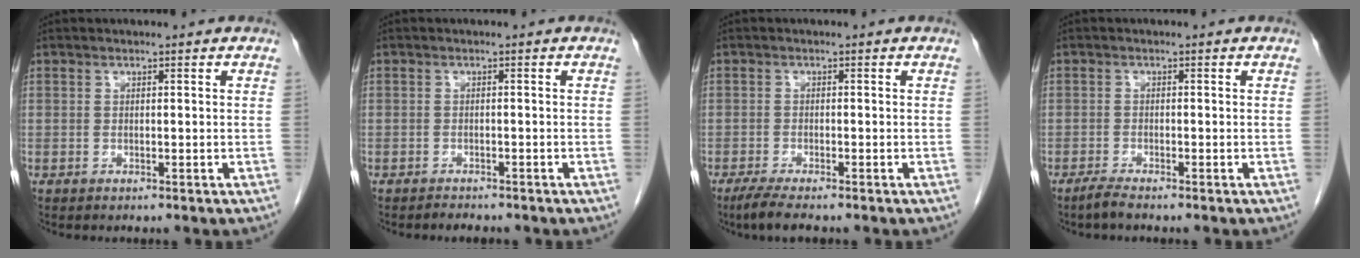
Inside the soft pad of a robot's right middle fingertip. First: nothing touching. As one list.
[{"total": 1.6, "force": [-1.5, 0.4, 0.3], "torque": [-0.008, -0.004, -0.019]}, {"total": 4.1, "force": [-3.2, 0.4, 2.6], "torque": [-0.050, -0.011, -0.054]}, {"total": 1.8, "force": [-1.6, -0.1, 0.9], "torque": [-0.028, -0.006, -0.033]}]